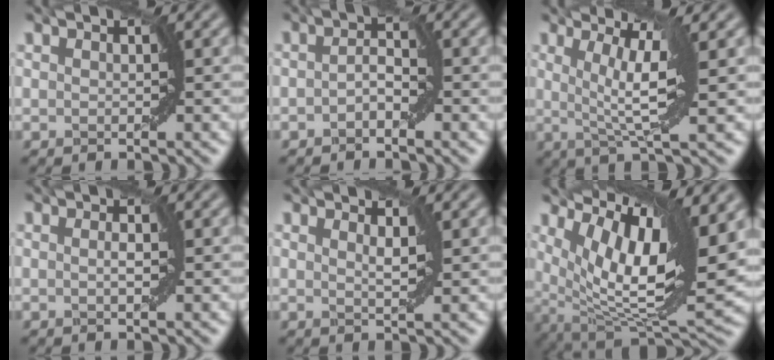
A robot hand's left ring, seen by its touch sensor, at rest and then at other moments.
{"total": 1.6, "force": [-1.4, 0.3, 0.7], "torque": [-0.019, 0.014, -0.020]}
{"total": 5.1, "force": [0.3, 0.7, 5.0], "torque": [-0.092, 0.000, 0.013]}
{"total": 0.7, "force": [-0.4, 0.1, 0.5], "torque": [-0.008, -0.001, -0.004]}
{"total": 0.9, "force": [0.5, 0.2, 0.7], "torque": [-0.006, -0.002, 0.012]}
{"total": 11.9, "force": [5.4, 3.8, 9.9], "torque": [-0.179, 0.009, 0.109]}